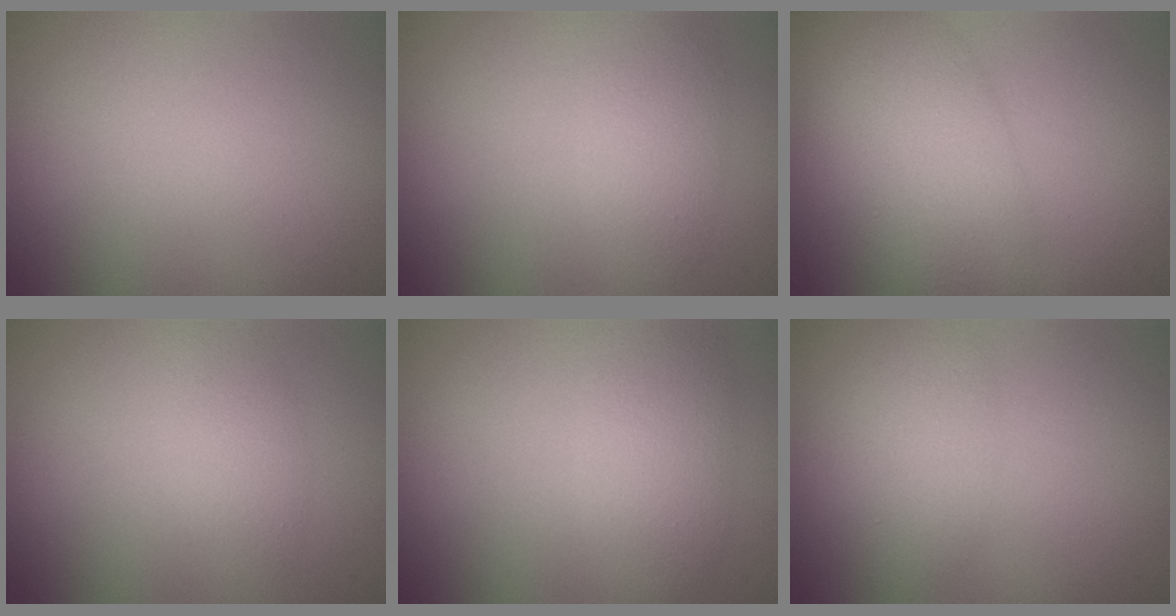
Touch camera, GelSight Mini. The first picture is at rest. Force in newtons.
{"total": 2.6, "press": 2.6, "slide": 0.1}
{"total": 6.3, "press": 6.3, "slide": 0.4}
{"total": 2.1, "press": 2.1, "slide": 0.1}
{"total": 3.5, "press": 3.5, "slide": 0.1}
{"total": 2.7, "press": 2.7, "slide": 0.2}